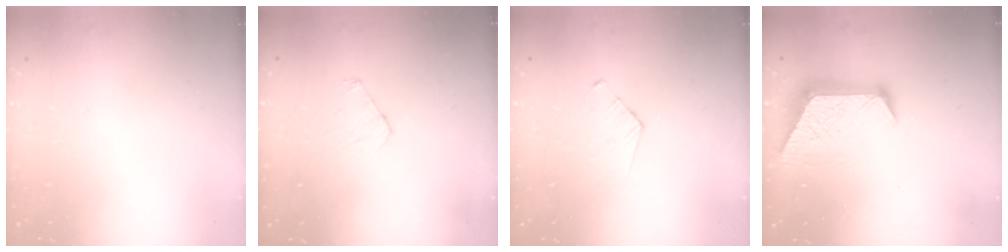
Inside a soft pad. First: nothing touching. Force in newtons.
{"total": 3.8, "press": 3.8, "slide": 0.3}
{"total": 3.2, "press": 3.2, "slide": 0.3}
{"total": 11.4, "press": 11.3, "slide": 1.0}